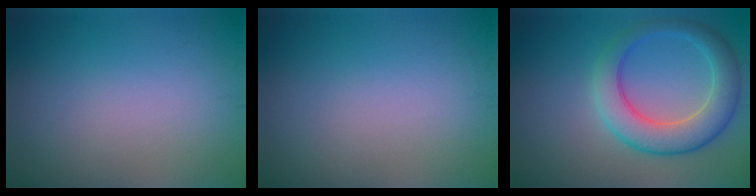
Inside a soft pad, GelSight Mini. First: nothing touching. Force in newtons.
{"total": 0.0}
{"total": 5.6, "press": 5.5, "slide": 0.3}